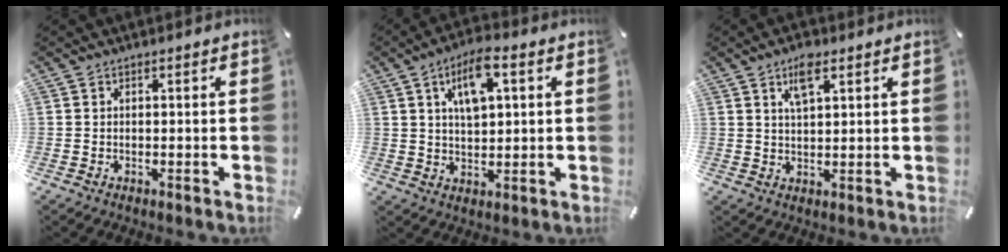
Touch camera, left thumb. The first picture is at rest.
{"total": 8.4, "force": [3.3, 3.8, 6.7], "torque": [-0.120, 0.004, 0.057]}
{"total": 5.9, "force": [3.2, 2.3, 4.3], "torque": [-0.078, 0.000, 0.054]}